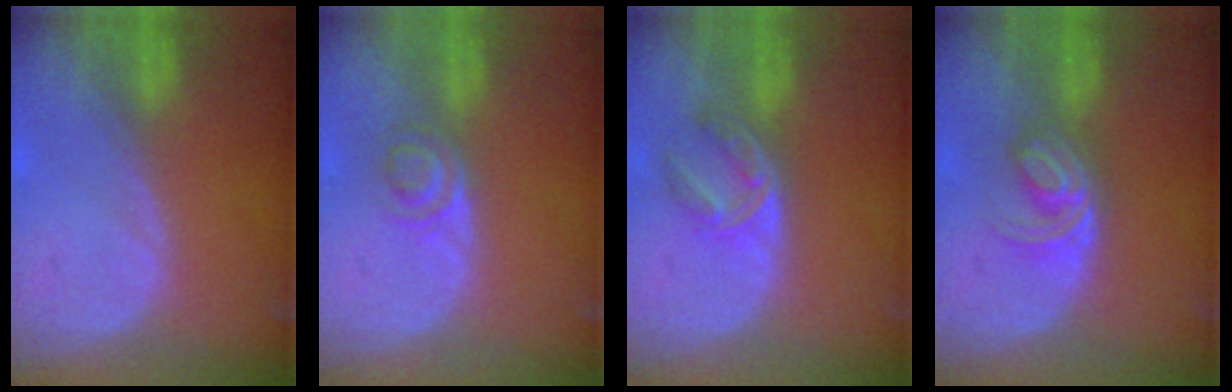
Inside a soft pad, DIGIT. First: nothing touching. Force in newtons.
{"total": 3.5, "press": 3.4, "slide": 0.9}
{"total": 5.9, "press": 5.0, "slide": 3.2}
{"total": 6.0, "press": 5.0, "slide": 3.2}